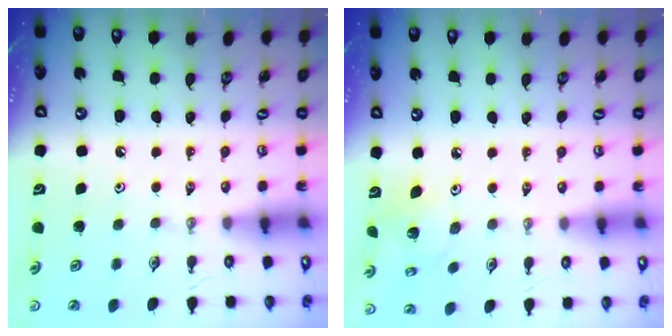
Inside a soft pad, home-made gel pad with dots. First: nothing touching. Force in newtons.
{"total": 4.0, "press": 4.0, "slide": 0.3}